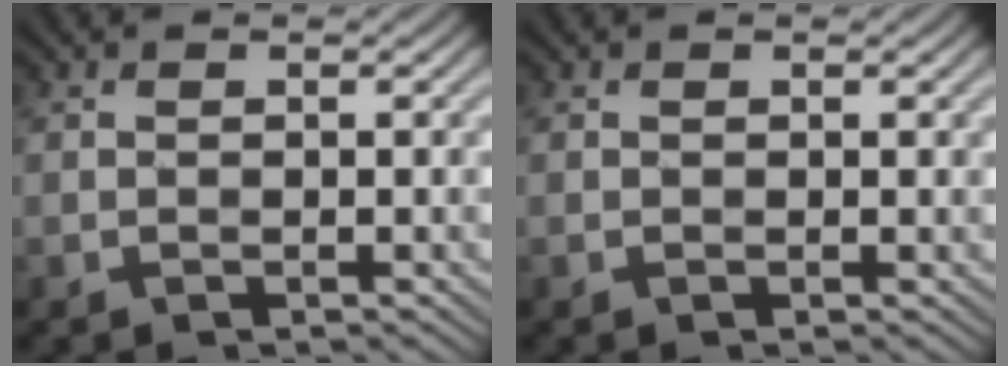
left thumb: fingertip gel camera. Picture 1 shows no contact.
{"total": 0.7, "force": [0.4, 0.3, 0.5], "torque": [-0.005, 0.000, 0.009]}